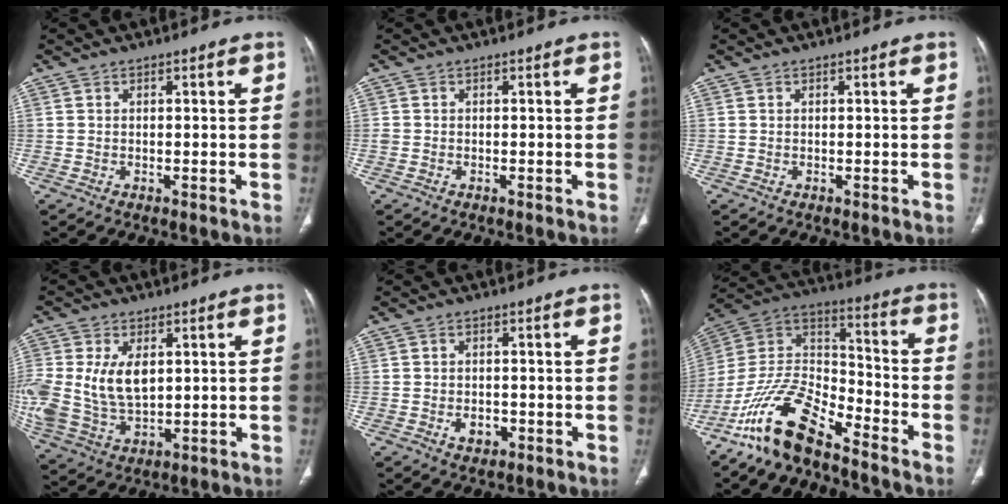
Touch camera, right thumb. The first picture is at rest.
{"total": 0.7, "force": [-0.1, 0.6, 0.3], "torque": [-0.004, 0.001, -0.002]}
{"total": 0.0}
{"total": 15.3, "force": [2.2, 9.7, 11.7], "torque": [-0.254, -0.013, 0.057]}
{"total": 3.2, "force": [-1.0, 2.3, 1.9], "torque": [-0.020, 0.004, -0.011]}
{"total": 15.7, "force": [-11.7, 5.7, 8.8], "torque": [-0.152, 0.086, -0.228]}